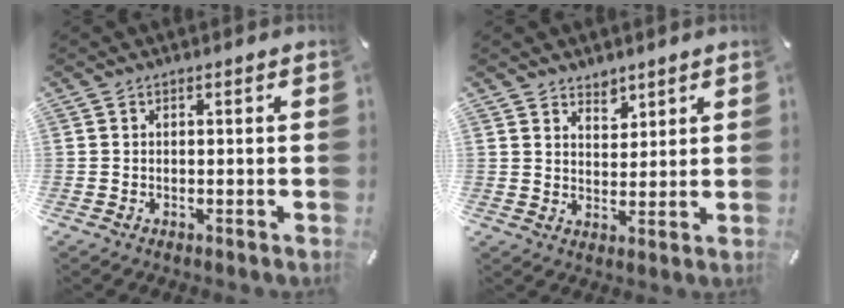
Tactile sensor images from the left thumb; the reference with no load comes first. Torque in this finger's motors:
{"motor_torque": [0.35, -0.37, 0.02, -0.04, 0.03]}